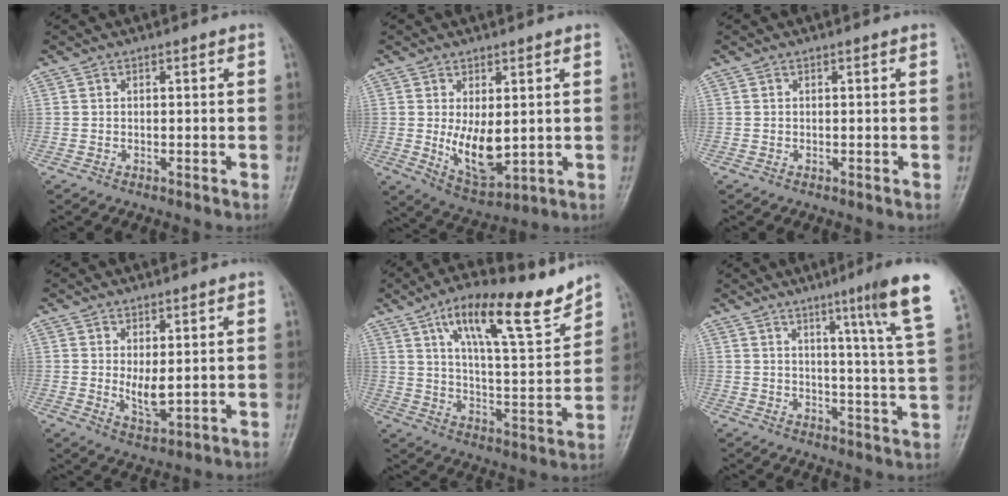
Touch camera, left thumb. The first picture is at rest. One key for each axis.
{"total": 8.6, "fx": 0.4, "fy": 4.2, "fz": 7.5, "tx": -0.109, "ty": -0.026, "tz": 0.027}
{"total": 0.0}
{"total": 4.8, "fx": 0.8, "fy": 2.0, "fz": 4.3, "tx": -0.068, "ty": -0.019, "tz": 0.024}
{"total": 17.5, "fx": 11.8, "fy": 4.5, "fz": 12.1, "tx": -0.167, "ty": -0.061, "tz": 0.197}
{"total": 13.5, "fx": 7.8, "fy": -0.3, "fz": 11.0, "tx": -0.147, "ty": -0.043, "tz": 0.098}